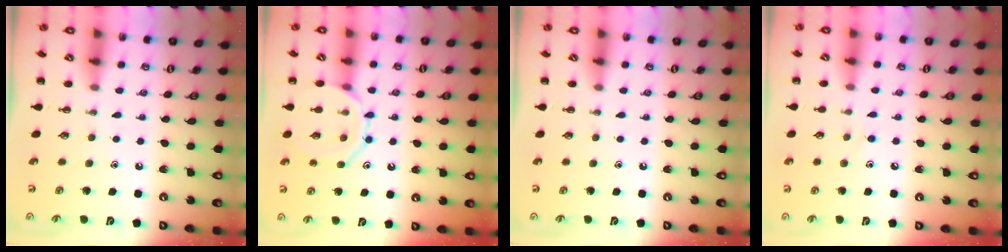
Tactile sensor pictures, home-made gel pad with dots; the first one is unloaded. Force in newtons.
{"total": 11.5, "press": 11.5, "slide": 0.8}
{"total": 0.0}
{"total": 5.9, "press": 5.4, "slide": 2.3}